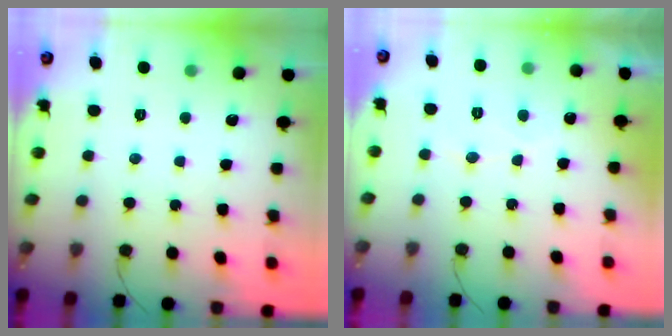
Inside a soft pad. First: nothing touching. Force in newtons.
{"total": 3.5, "press": 3.5, "slide": 0.2}